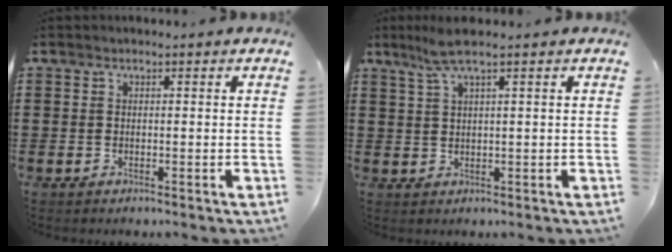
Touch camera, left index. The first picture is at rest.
{"total": 3.8, "force": [2.2, 0.0, 3.1], "torque": [-0.064, 0.002, 0.039]}